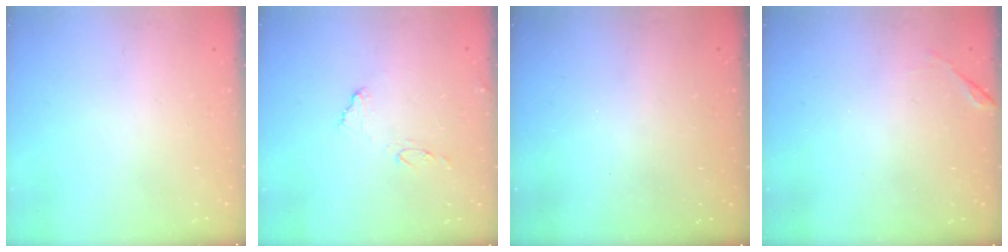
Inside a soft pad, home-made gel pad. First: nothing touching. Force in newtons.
{"total": 8.0, "press": 7.9, "slide": 0.7}
{"total": 2.9, "press": 2.7, "slide": 0.8}
{"total": 6.7, "press": 6.7, "slide": 0.2}